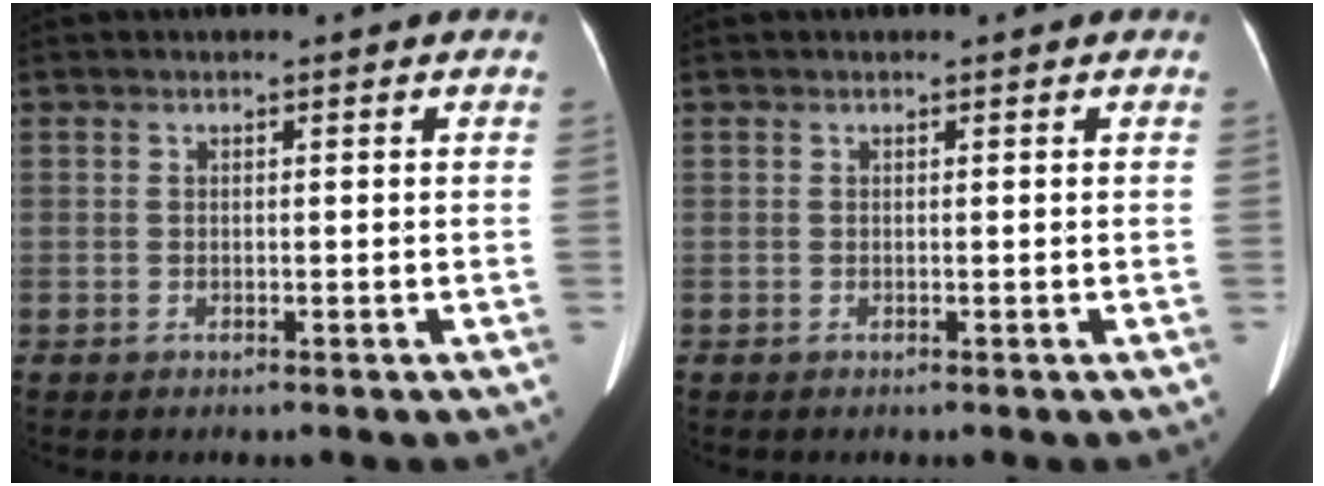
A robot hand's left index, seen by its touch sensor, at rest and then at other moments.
{"total": 0.0}